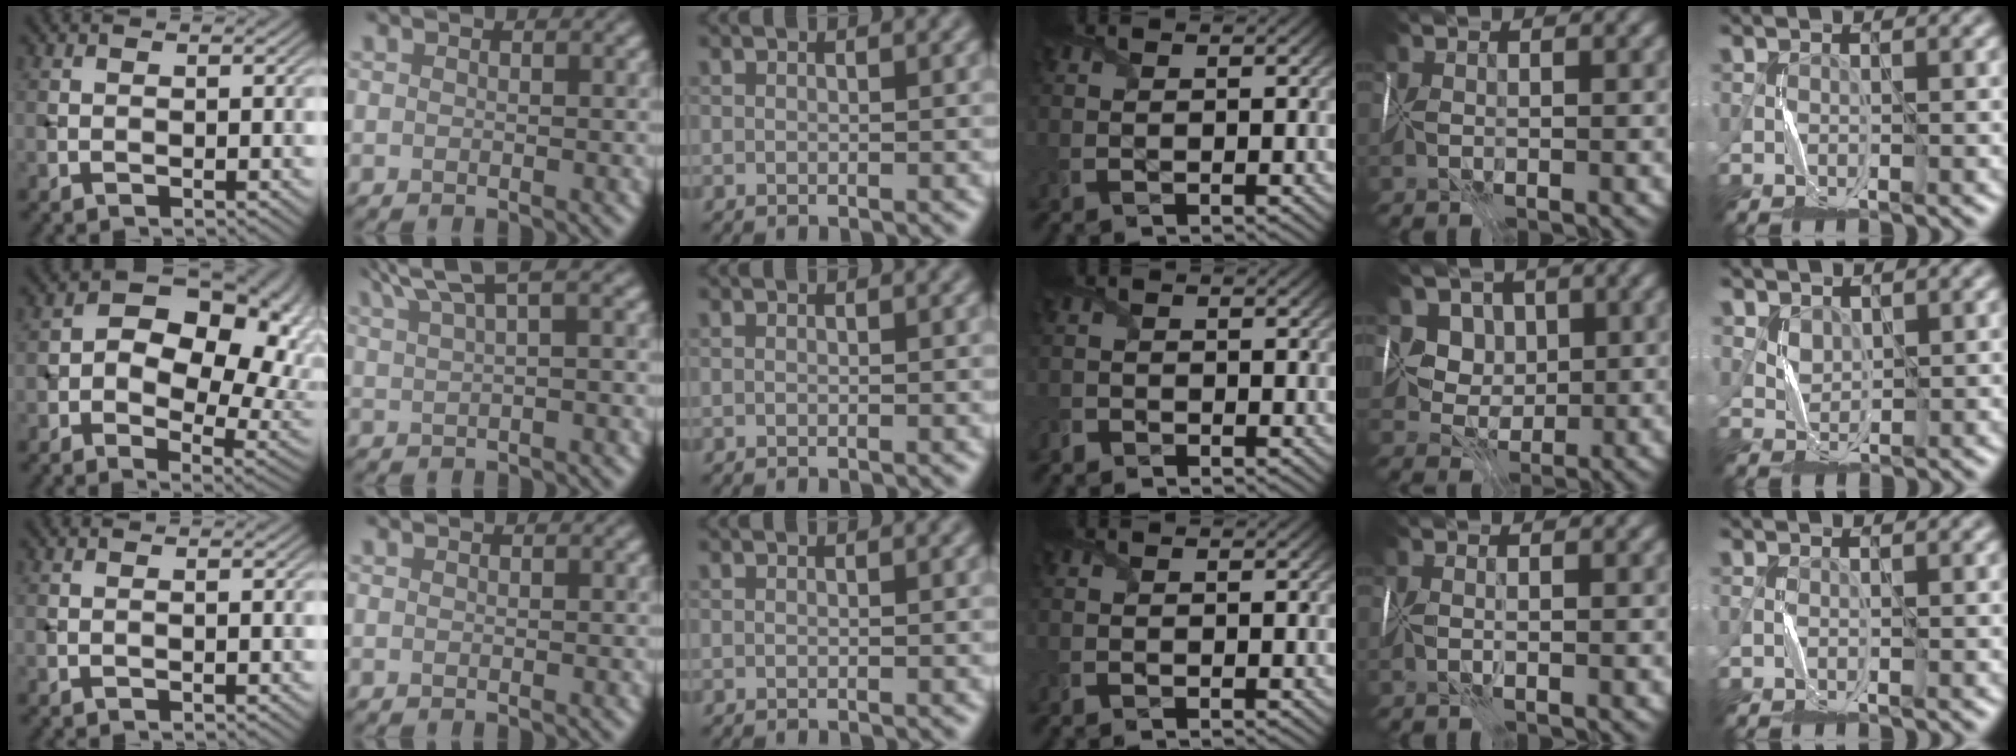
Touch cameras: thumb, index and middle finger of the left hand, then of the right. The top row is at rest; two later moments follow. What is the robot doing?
{"motion": "fold", "object": "map"}